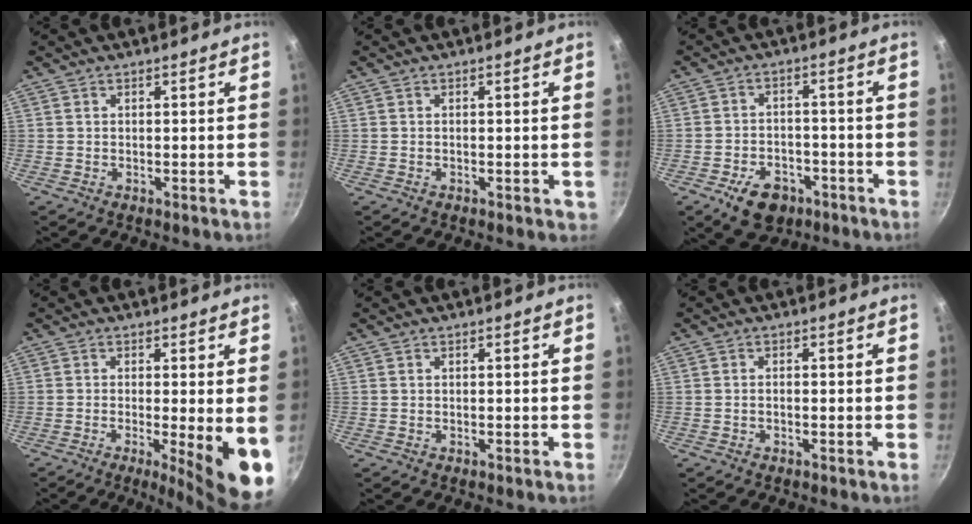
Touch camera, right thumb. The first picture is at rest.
{"total": 1.0, "force": [-0.3, 0.5, 0.8], "torque": [-0.007, 0.000, -0.002]}
{"total": 10.1, "force": [-5.9, 6.3, 5.2], "torque": [-0.062, 0.042, -0.088]}
{"total": 10.0, "force": [-1.8, 1.7, 9.7], "torque": [-0.123, -0.014, -0.020]}
{"total": 0.0}
{"total": 0.8, "force": [-0.3, 0.4, 0.7], "torque": [-0.013, 0.005, -0.006]}